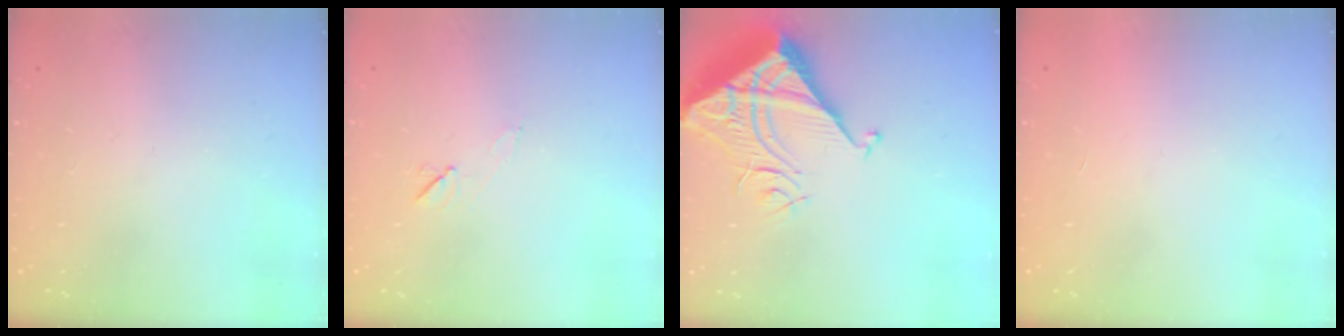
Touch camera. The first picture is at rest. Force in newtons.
{"total": 5.2, "press": 4.7, "slide": 2.1}
{"total": 9.4, "press": 9.3, "slide": 1.0}
{"total": 1.7, "press": 1.7, "slide": 0.1}